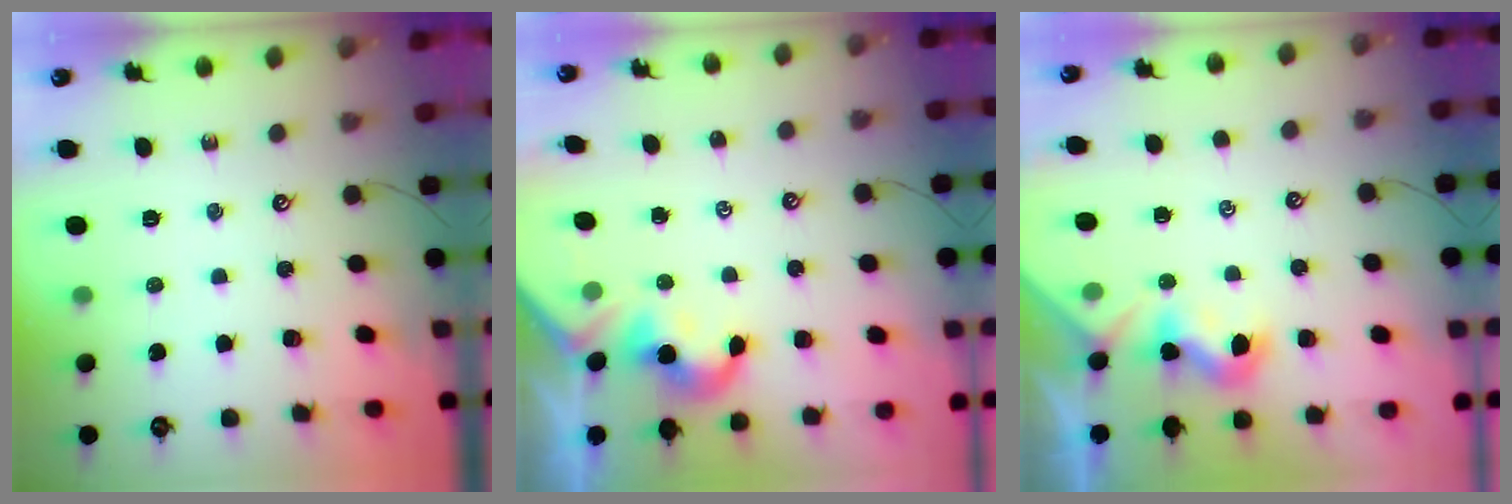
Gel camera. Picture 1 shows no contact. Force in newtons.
{"total": 2.1, "press": 2.0, "slide": 0.5}
{"total": 0.9, "press": 0.8, "slide": 0.2}